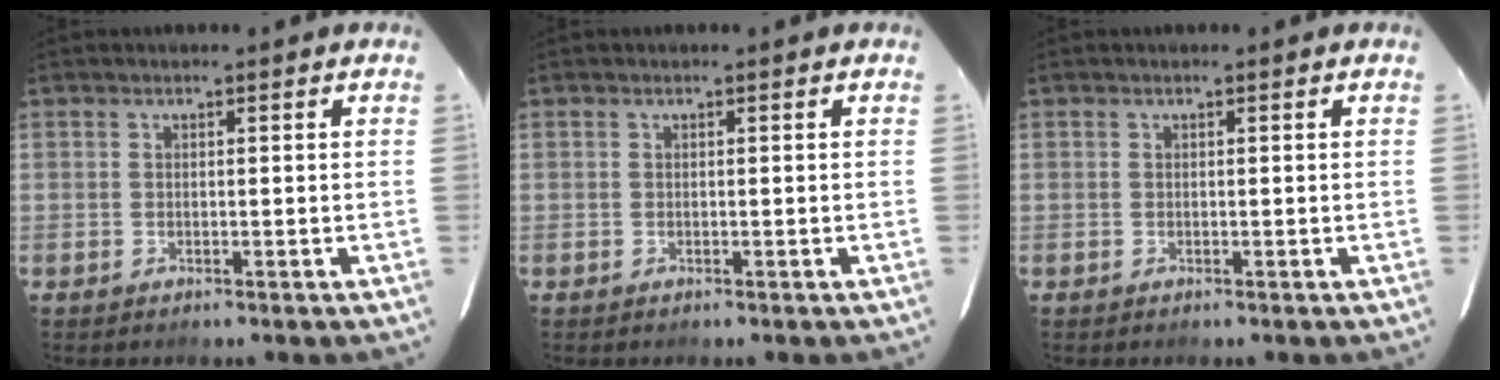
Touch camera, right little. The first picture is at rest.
{"total": 0.0}
{"total": 0.0}